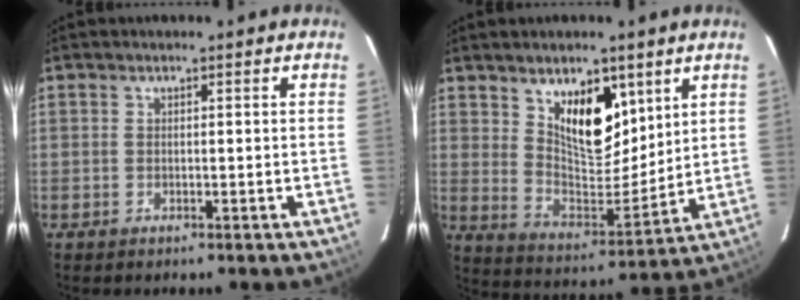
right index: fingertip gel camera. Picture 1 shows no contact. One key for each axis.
{"total": 12.7, "fx": 6.7, "fy": 6.3, "fz": 8.8, "tx": -0.139, "ty": -0.008, "tz": 0.126}